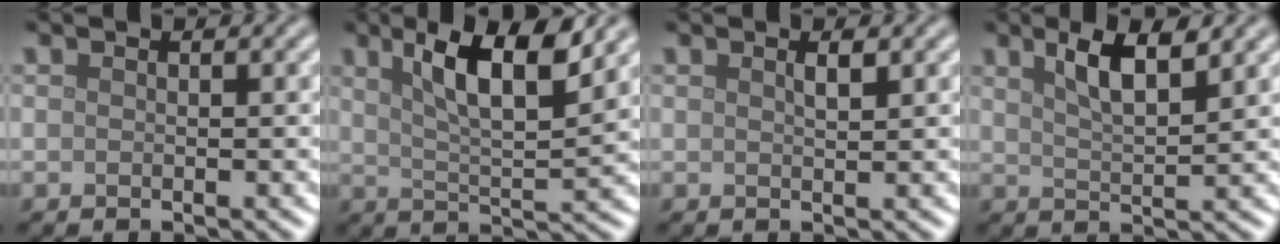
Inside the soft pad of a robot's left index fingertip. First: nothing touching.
{"total": 7.3, "force": [3.5, 1.9, 6.1], "torque": [-0.100, 0.004, 0.058]}
{"total": 1.0, "force": [0.6, 0.2, 0.7], "torque": [-0.014, 0.000, 0.010]}
{"total": 4.3, "force": [2.5, 1.1, 3.3], "torque": [-0.056, 0.004, 0.044]}